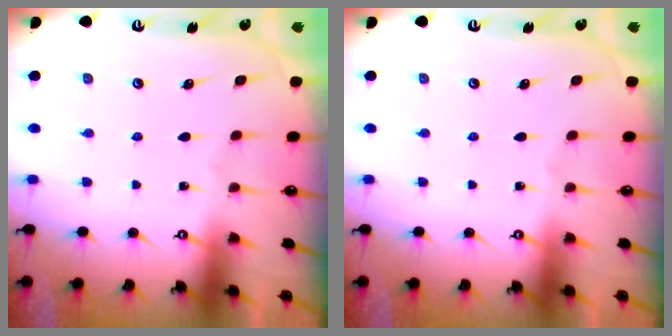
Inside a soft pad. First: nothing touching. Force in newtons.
{"total": 0.0}